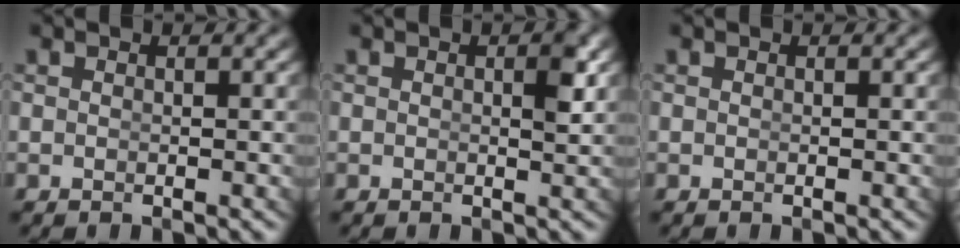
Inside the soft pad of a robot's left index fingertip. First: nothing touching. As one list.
[{"total": 1.3, "force": [0.3, 0.0, 1.3], "torque": [-0.019, -0.005, 0.005]}, {"total": 0.0}]